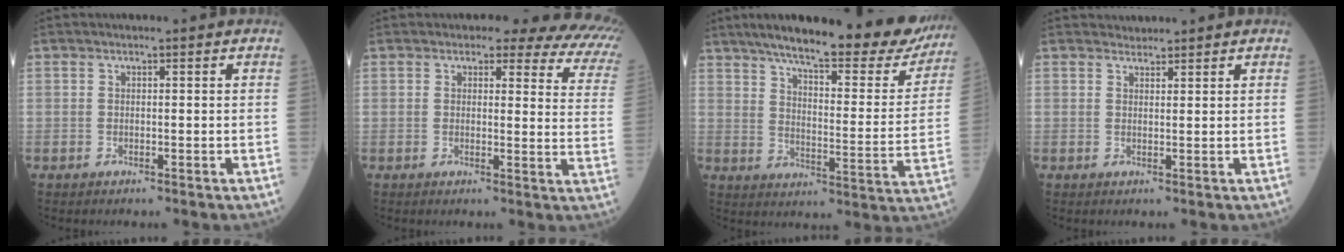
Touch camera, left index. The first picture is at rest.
{"total": 15.6, "force": [13.7, 4.5, 5.9], "torque": [-0.043, -0.058, 0.114]}
{"total": 25.9, "force": [21.7, 5.2, 13.1], "torque": [-0.191, -0.040, 0.273]}
{"total": 1.4, "force": [1.3, 0.3, -0.4], "torque": [0.002, 0.008, 0.025]}